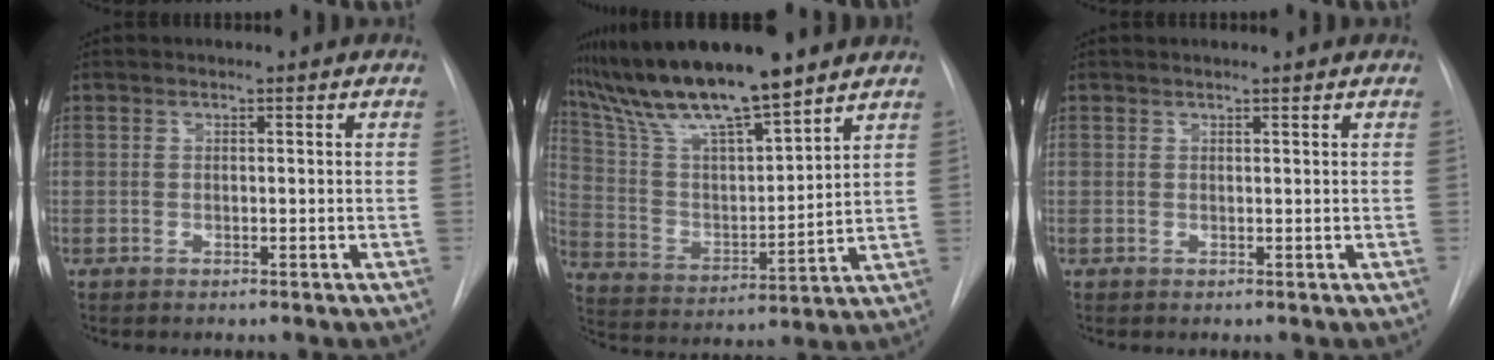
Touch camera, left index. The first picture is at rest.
{"total": 15.7, "force": [12.9, 1.2, 8.9], "torque": [-0.170, 0.001, 0.244]}
{"total": 0.9, "force": [0.9, -0.1, 0.4], "torque": [-0.007, 0.006, 0.012]}